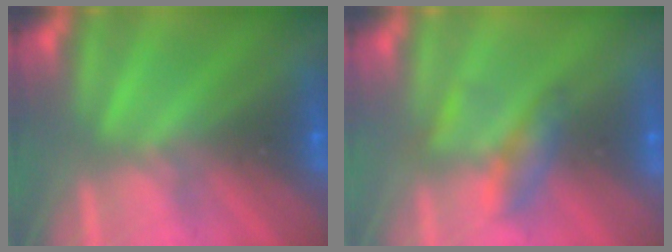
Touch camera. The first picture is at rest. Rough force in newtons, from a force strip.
{"total": 2.2}